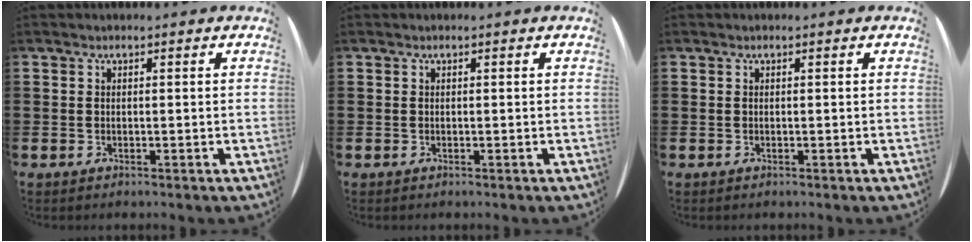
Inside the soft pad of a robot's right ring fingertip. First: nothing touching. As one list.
[{"total": 0.0}, {"total": 0.0}]